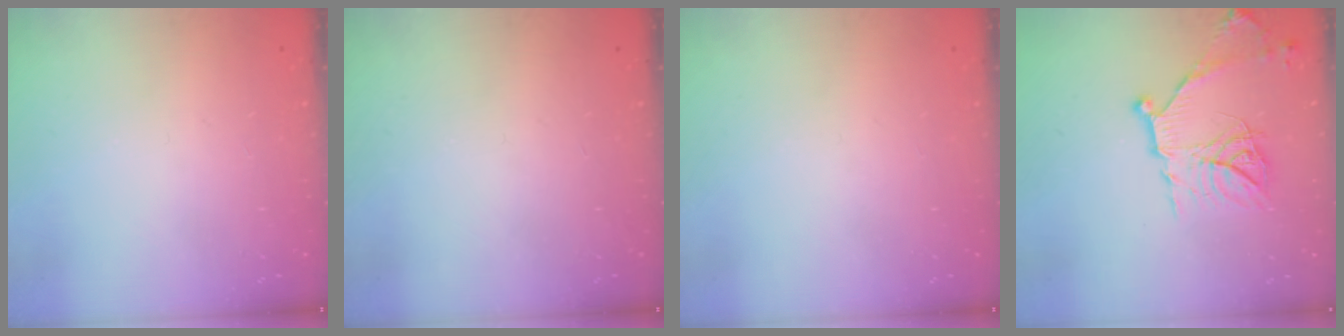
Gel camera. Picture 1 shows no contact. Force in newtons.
{"total": 0.0}
{"total": 0.0}
{"total": 16.2, "press": 16.2, "slide": 0.4}